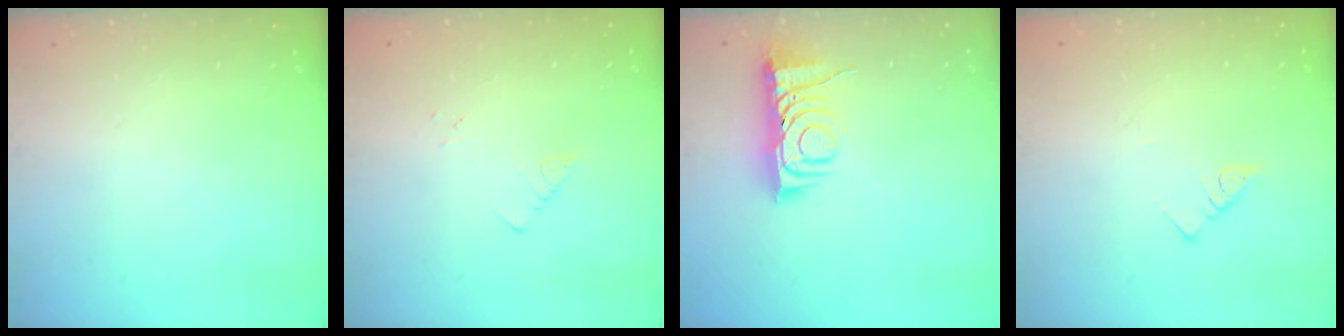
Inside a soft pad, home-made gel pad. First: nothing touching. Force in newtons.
{"total": 1.9, "press": 1.9, "slide": 0.2}
{"total": 7.3, "press": 7.3, "slide": 0.6}
{"total": 3.0, "press": 3.0, "slide": 0.1}